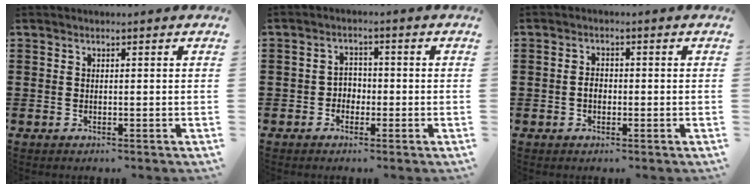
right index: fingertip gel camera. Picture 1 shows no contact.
{"total": 2.3, "force": [-1.0, 1.9, 0.8], "torque": [-0.023, 0.007, -0.024]}
{"total": 1.9, "force": [-0.5, 1.3, 1.3], "torque": [-0.027, 0.005, -0.010]}